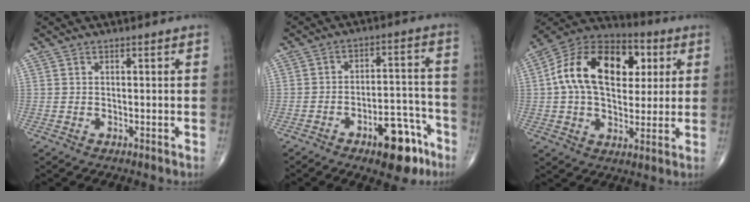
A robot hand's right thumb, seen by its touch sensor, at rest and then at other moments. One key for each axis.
{"total": 11.9, "fx": -6.9, "fy": 5.2, "fz": 8.3, "tx": -0.088, "ty": 0.056, "tz": -0.095}
{"total": 21.3, "fx": 4.5, "fy": 13.4, "fz": 15.9, "tx": -0.246, "ty": 0.013, "tz": 0.063}